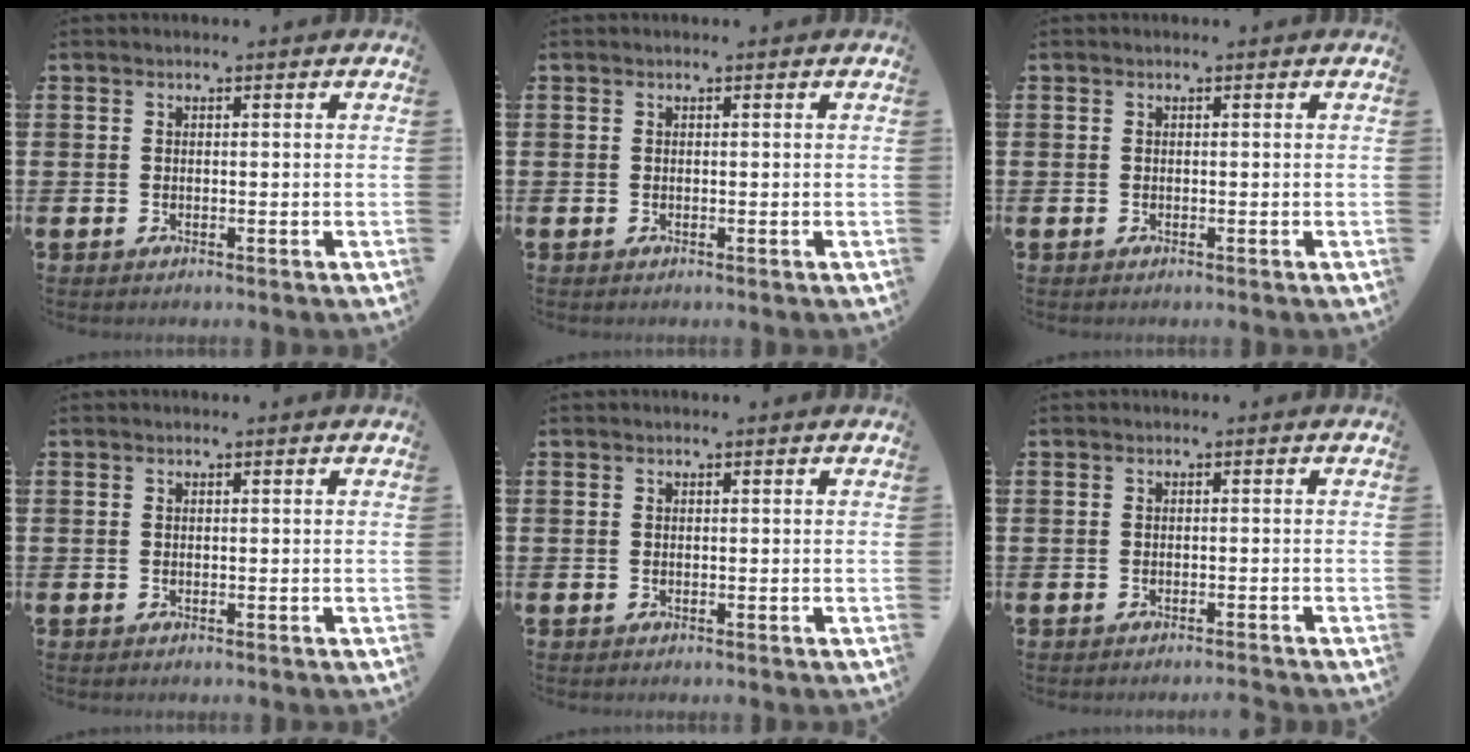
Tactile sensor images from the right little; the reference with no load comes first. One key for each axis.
{"total": 0.0}
{"total": 0.0}
{"total": 0.0}
{"total": 0.0}
{"total": 0.7, "fx": -0.7, "fy": -0.2, "fz": 0.1, "tx": -0.001, "ty": 0.000, "tz": -0.015}